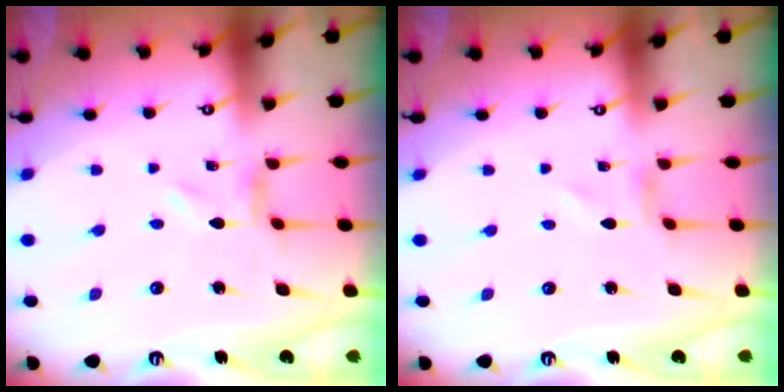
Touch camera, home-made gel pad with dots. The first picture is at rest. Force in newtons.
{"total": 1.2, "press": 1.1, "slide": 0.1}